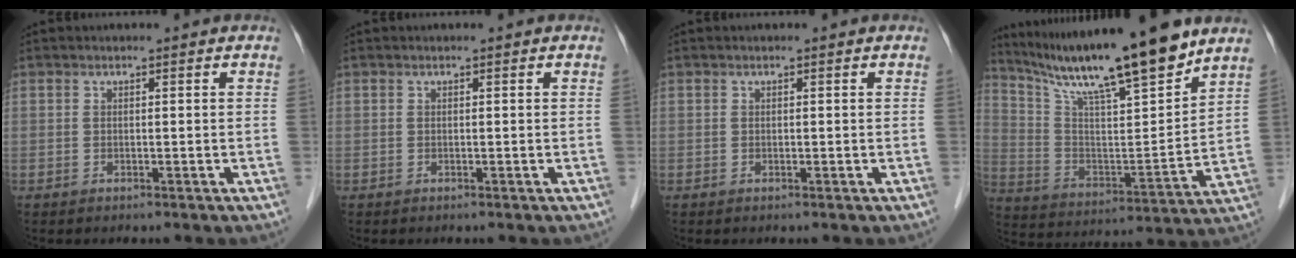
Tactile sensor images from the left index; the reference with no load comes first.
{"total": 0.0}
{"total": 0.0}
{"total": 19.5, "force": [15.8, 0.5, 11.3], "torque": [-0.193, -0.009, 0.272]}